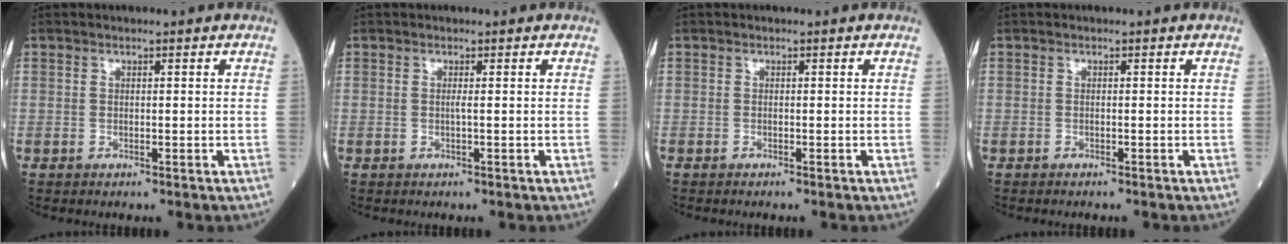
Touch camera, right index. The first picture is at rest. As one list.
[{"total": 0.5, "force": [0.0, -0.2, 0.5], "torque": [-0.009, 0.000, 0.000]}, {"total": 0.0}, {"total": 1.0, "force": [-0.9, 0.0, 0.6], "torque": [-0.009, 0.001, -0.009]}]